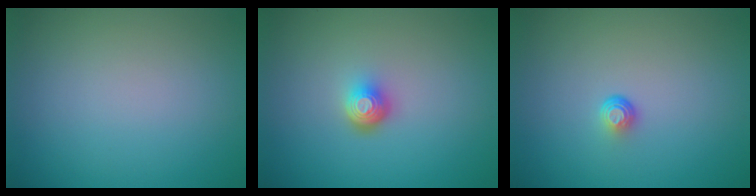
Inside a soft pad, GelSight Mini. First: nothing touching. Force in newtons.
{"total": 2.3, "press": 1.5, "slide": 1.8}
{"total": 1.0, "press": 0.6, "slide": 0.8}